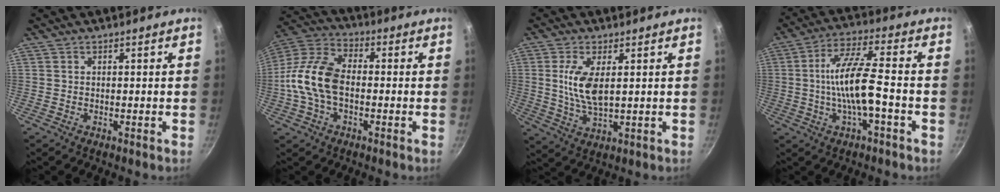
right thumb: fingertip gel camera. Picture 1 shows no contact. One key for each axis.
{"total": 13.5, "fx": -1.6, "fy": 8.2, "fz": 10.6, "tx": -0.198, "ty": 0.038, "tz": -0.051}
{"total": 7.9, "fx": 1.4, "fy": 3.3, "fz": 7.1, "tx": -0.141, "ty": -0.008, "tz": 0.031}
{"total": 11.2, "fx": -2.2, "fy": 2.6, "fz": 10.6, "tx": -0.200, "ty": 0.027, "tz": -0.045}